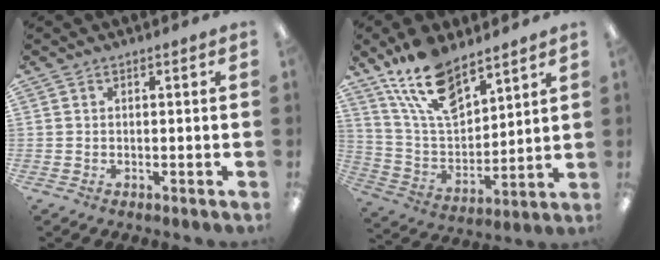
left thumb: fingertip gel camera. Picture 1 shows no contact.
{"total": 16.4, "force": [11.6, 7.2, 9.0], "torque": [-0.184, -0.053, 0.213]}